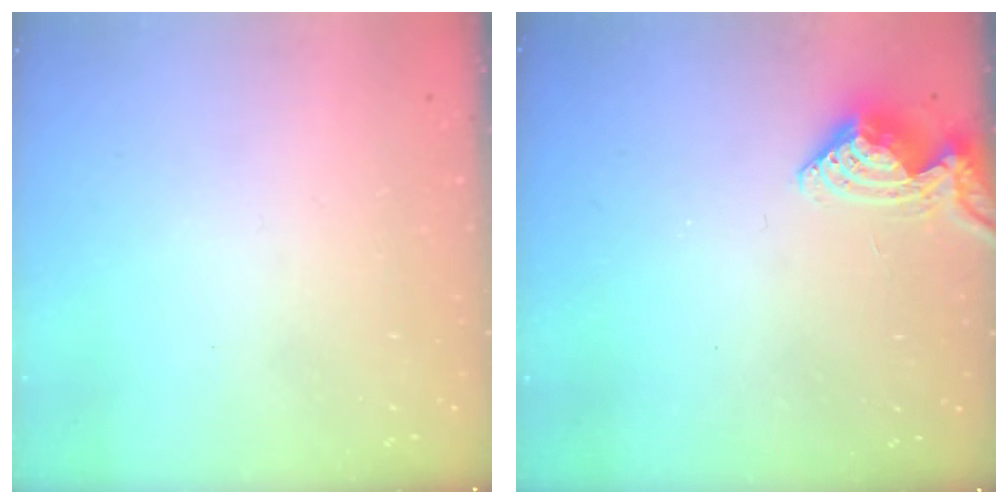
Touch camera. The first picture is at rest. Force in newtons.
{"total": 8.2, "press": 8.2, "slide": 0.6}